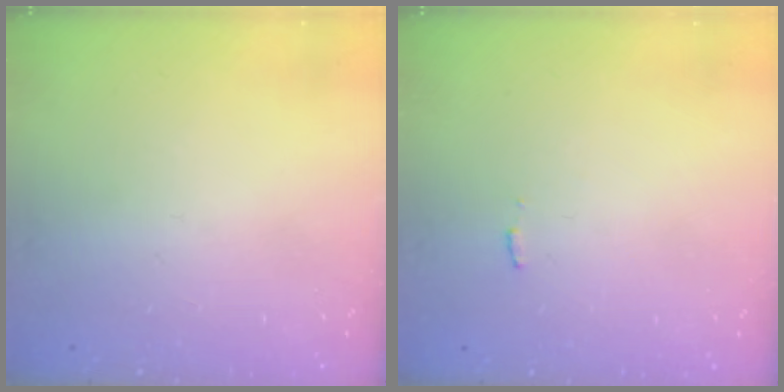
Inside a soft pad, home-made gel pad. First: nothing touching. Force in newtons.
{"total": 3.0, "press": 3.0, "slide": 0.2}